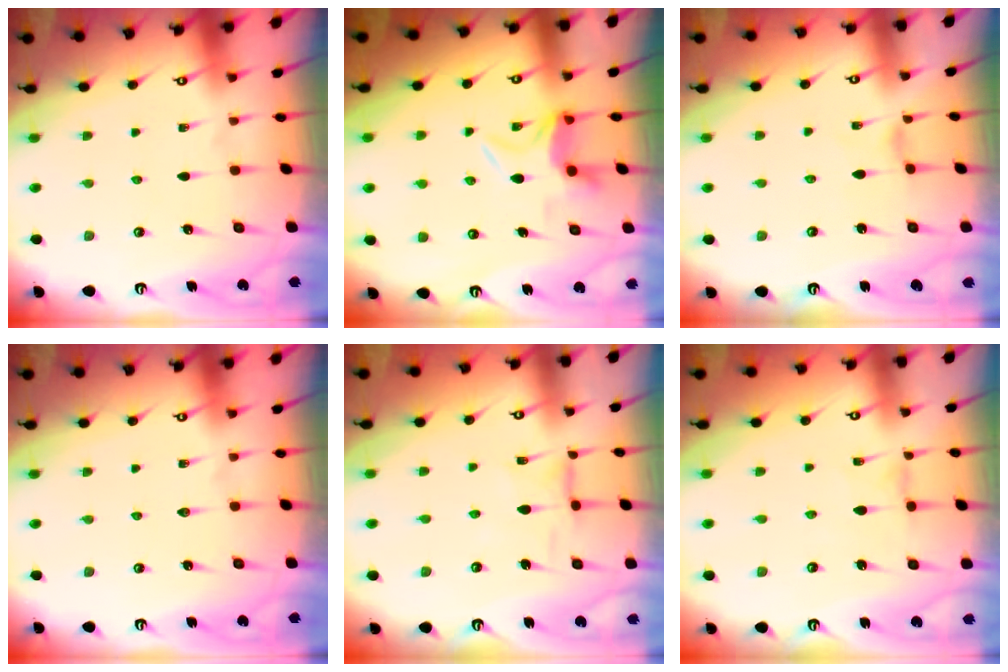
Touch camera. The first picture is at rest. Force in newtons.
{"total": 6.0, "press": 5.9, "slide": 1.4}
{"total": 0.0}
{"total": 0.0}
{"total": 1.6, "press": 1.6, "slide": 0.3}
{"total": 0.0}